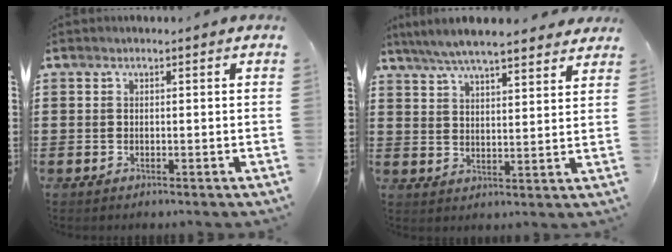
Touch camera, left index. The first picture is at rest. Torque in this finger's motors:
{"motor_torque": [1.30, -0.84, 0.76, 0.21]}